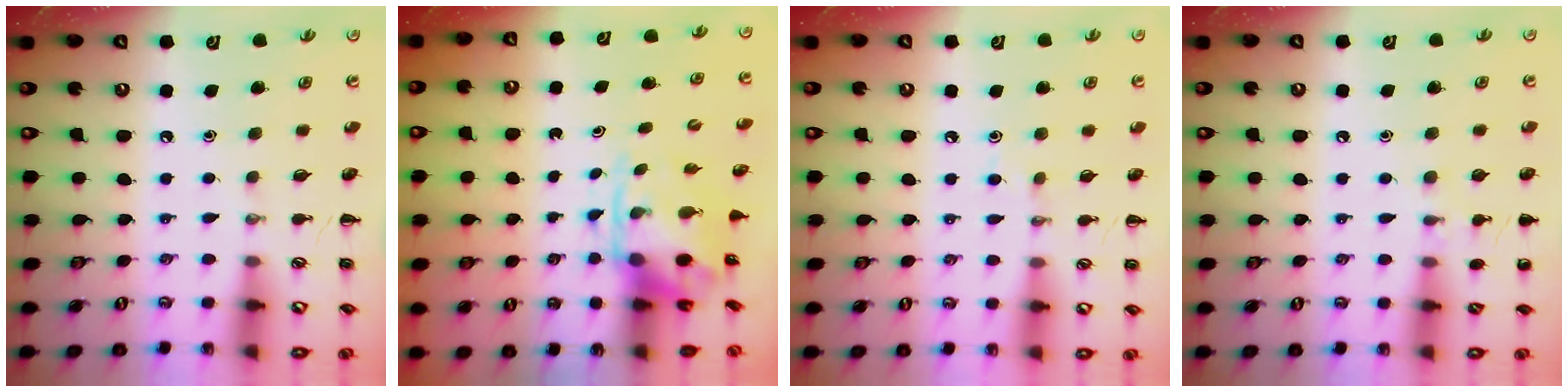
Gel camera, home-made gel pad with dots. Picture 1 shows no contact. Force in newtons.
{"total": 4.0, "press": 3.8, "slide": 1.2}
{"total": 2.7, "press": 2.5, "slide": 0.9}
{"total": 6.6, "press": 6.4, "slide": 1.5}